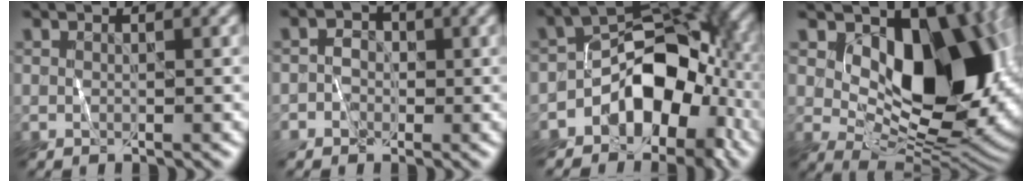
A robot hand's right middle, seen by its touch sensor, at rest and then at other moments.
{"total": 1.4, "force": [-0.5, 1.3, 0.1], "torque": [0.017, 0.012, -0.015]}
{"total": 8.8, "force": [-4.0, 5.7, 5.4], "torque": [-0.058, 0.018, -0.076]}
{"total": 13.5, "force": [3.4, 7.9, 10.4], "torque": [-0.113, -0.003, 0.062]}